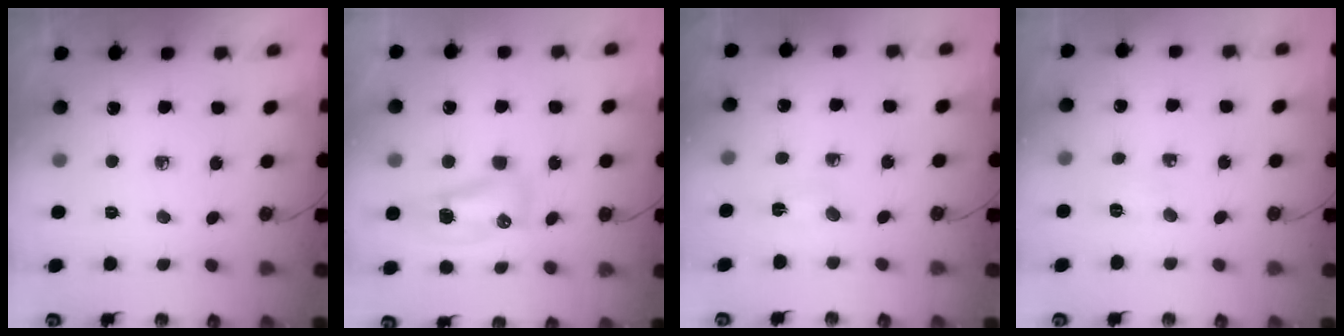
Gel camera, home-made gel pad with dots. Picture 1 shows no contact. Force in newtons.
{"total": 12.0, "press": 9.9, "slide": 6.8}
{"total": 2.1, "press": 1.6, "slide": 1.3}
{"total": 2.6, "press": 2.5, "slide": 0.8}